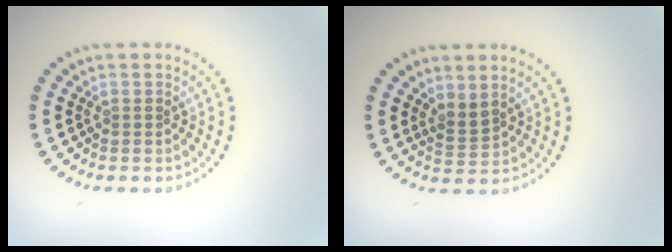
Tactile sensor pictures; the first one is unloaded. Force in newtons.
{"total": 1.8, "press": 1.3, "slide": 1.3}